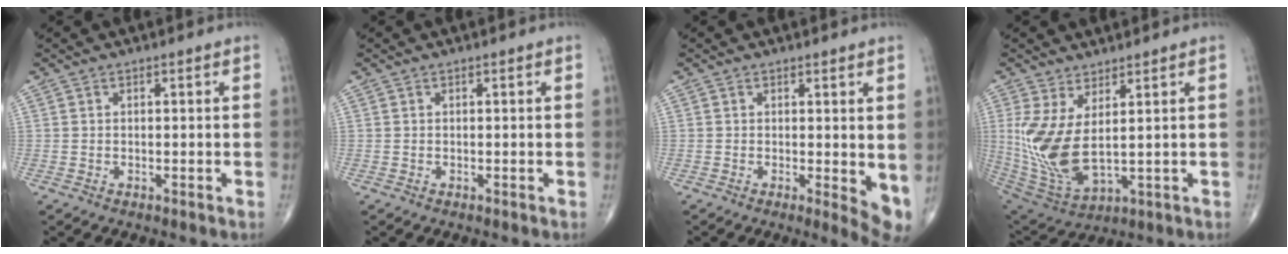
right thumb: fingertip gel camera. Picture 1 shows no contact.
{"total": 0.0}
{"total": 5.0, "force": [0.3, 1.8, 4.7], "torque": [-0.058, -0.013, 0.005]}
{"total": 13.1, "force": [2.2, 5.6, 11.6], "torque": [-0.259, -0.029, 0.066]}